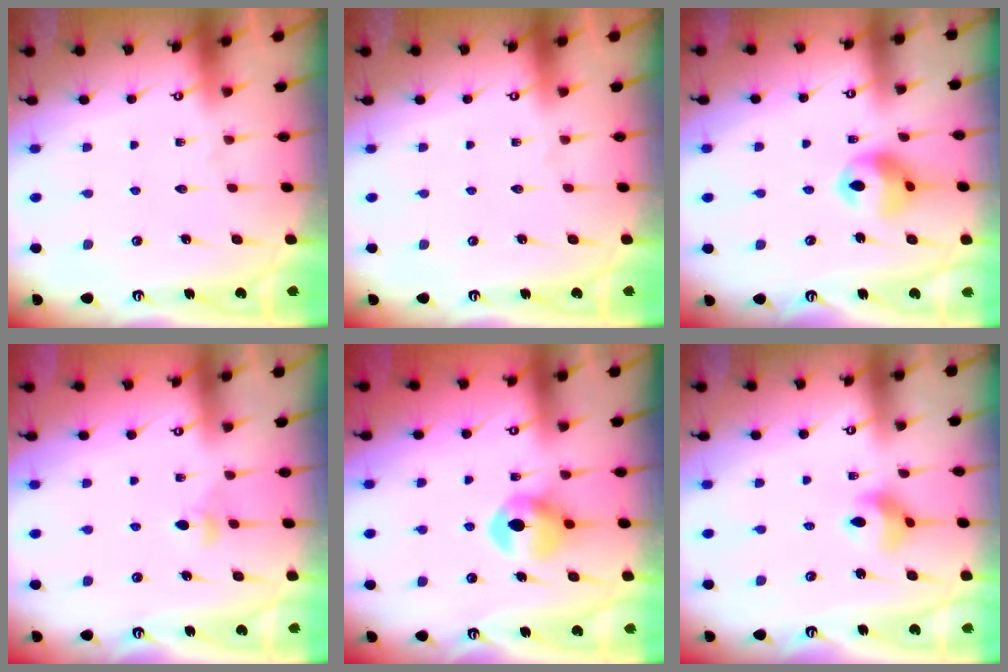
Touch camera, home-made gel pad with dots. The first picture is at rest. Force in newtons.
{"total": 0.0}
{"total": 11.3, "press": 11.2, "slide": 1.7}
{"total": 2.8, "press": 2.7, "slide": 0.4}
{"total": 9.1, "press": 9.1, "slide": 0.3}
{"total": 7.2, "press": 7.2, "slide": 0.5}